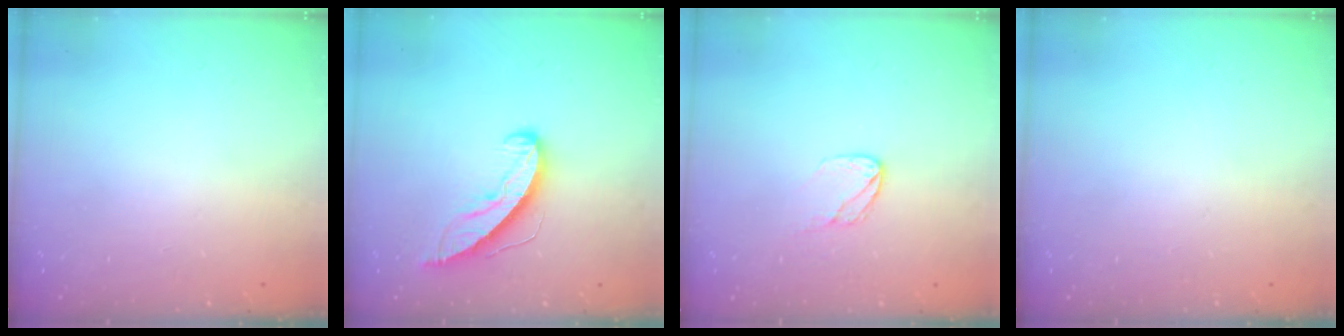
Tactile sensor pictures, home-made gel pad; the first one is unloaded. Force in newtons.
{"total": 8.3, "press": 8.3, "slide": 0.5}
{"total": 6.6, "press": 6.6, "slide": 0.5}
{"total": 0.0}